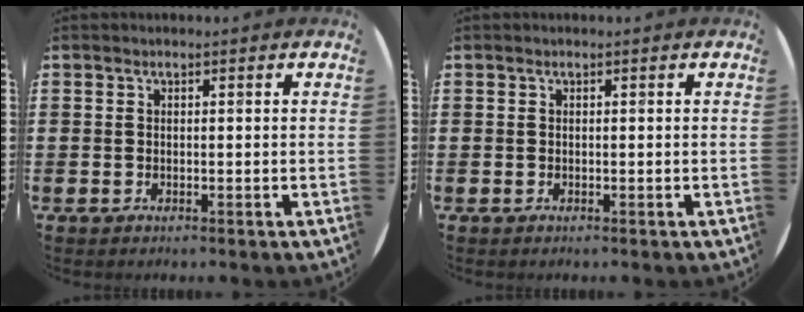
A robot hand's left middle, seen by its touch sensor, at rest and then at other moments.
{"total": 0.0}